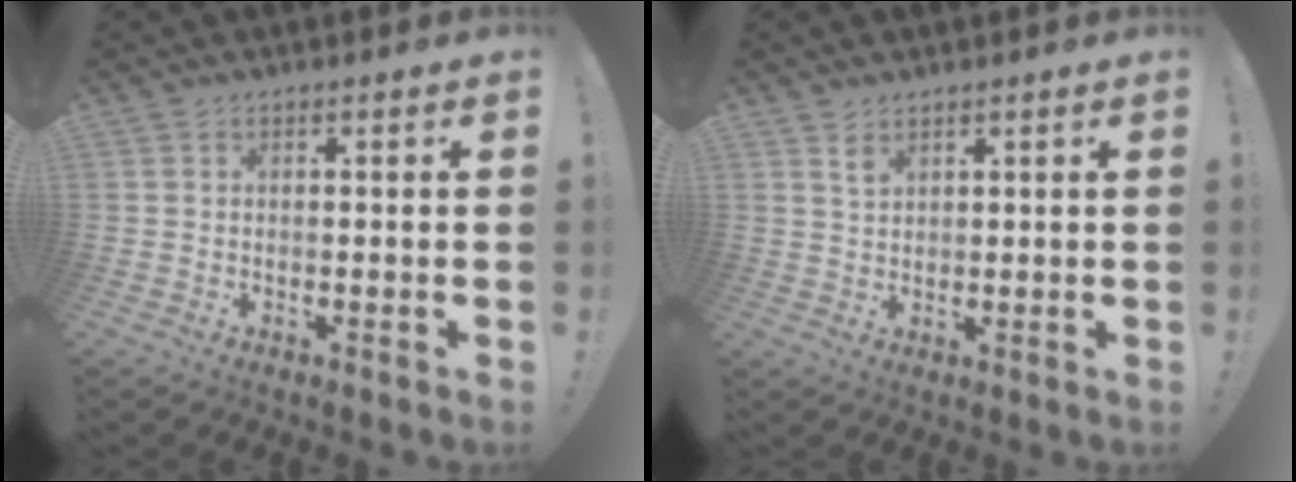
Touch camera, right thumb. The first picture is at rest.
{"total": 2.4, "force": [1.7, 1.3, 1.1], "torque": [-0.011, -0.011, 0.031]}